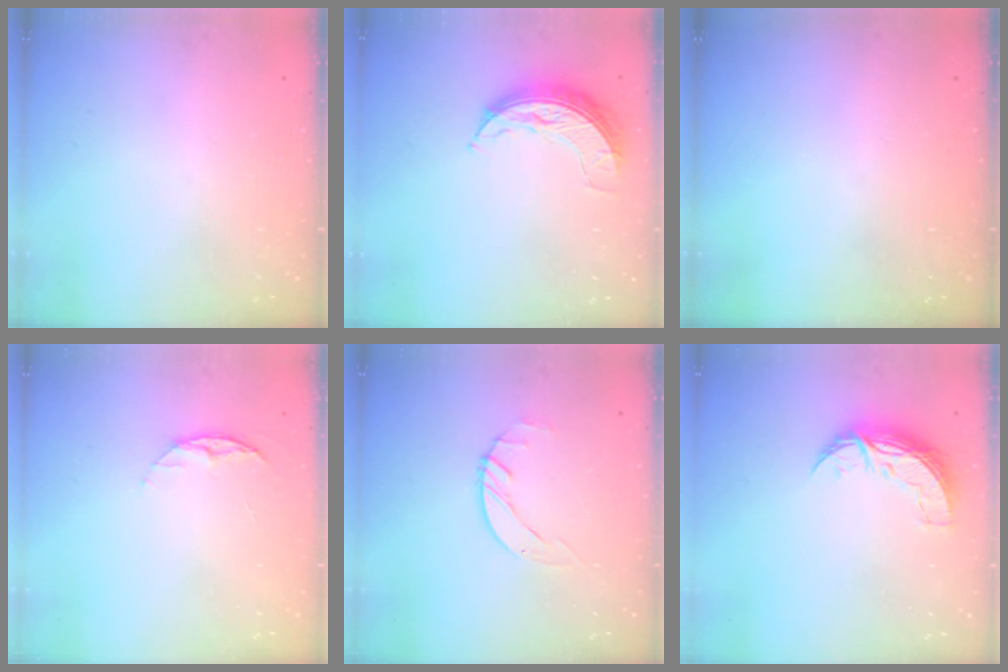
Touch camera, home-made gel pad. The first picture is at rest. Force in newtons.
{"total": 7.7, "press": 7.7, "slide": 0.3}
{"total": 0.0}
{"total": 6.4, "press": 6.3, "slide": 0.7}
{"total": 1.4, "press": 1.4, "slide": 0.2}
{"total": 7.5, "press": 7.5, "slide": 0.5}